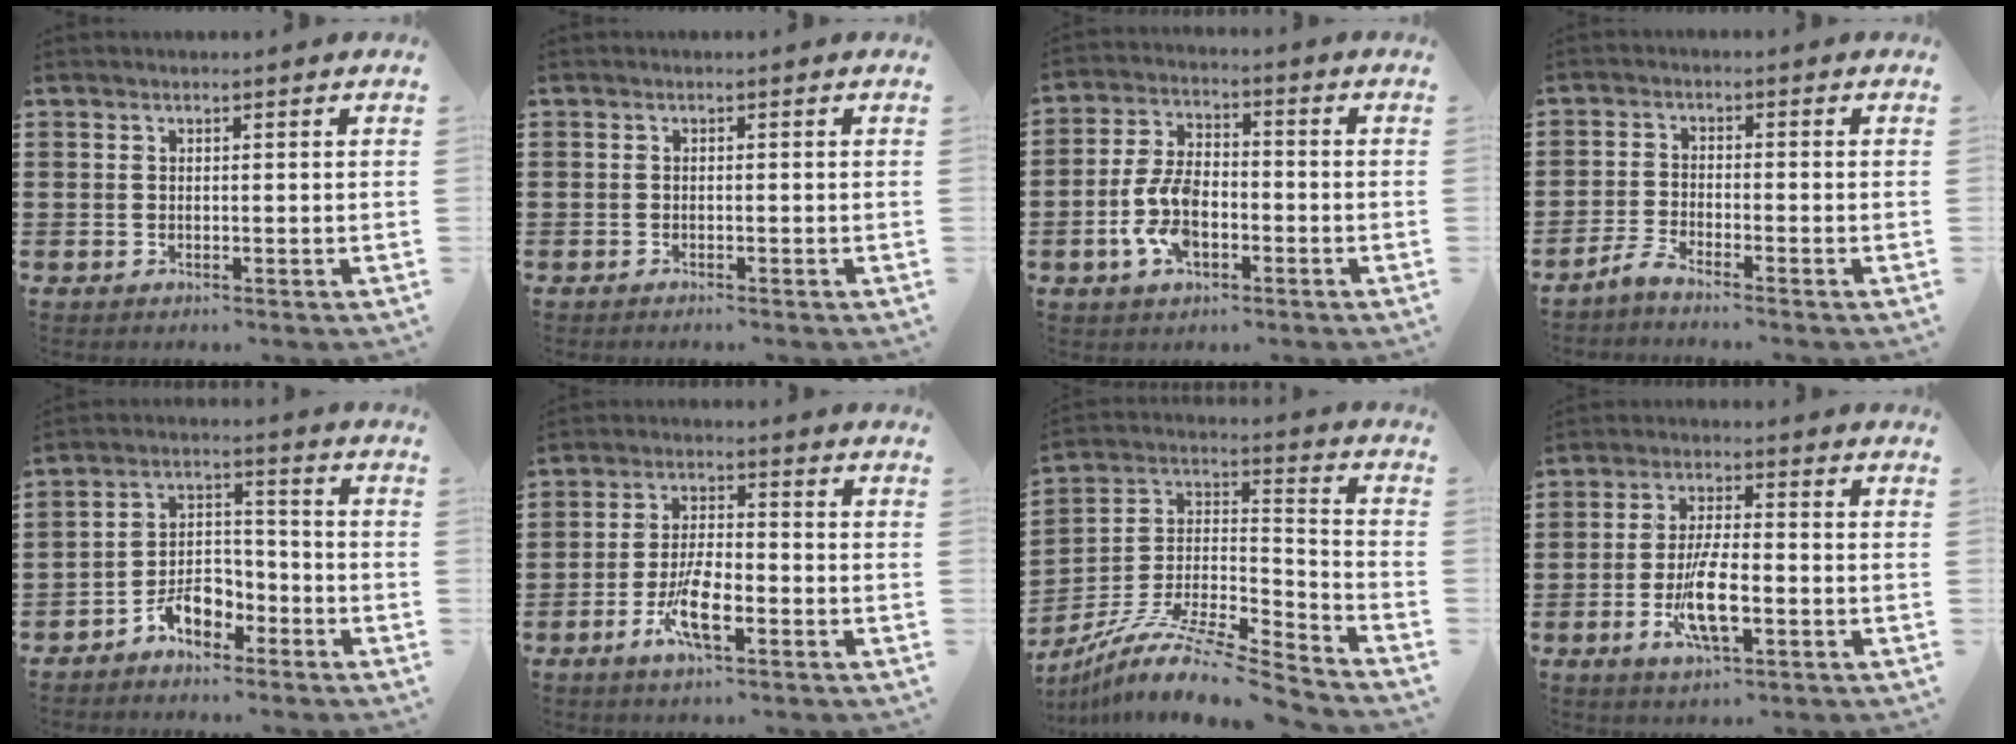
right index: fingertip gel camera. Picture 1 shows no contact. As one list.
[{"total": 0.7, "force": [-0.6, -0.1, 0.1], "torque": [-0.003, -0.003, -0.013]}, {"total": 8.2, "force": [-2.5, 4.4, 6.5], "torque": [-0.159, -0.003, -0.052]}, {"total": 2.5, "force": [-2.4, -0.3, 0.7], "torque": [-0.029, -0.003, -0.053]}, {"total": 6.0, "force": [-4.2, 3.2, 2.8], "torque": [-0.052, 0.020, -0.078]}, {"total": 7.1, "force": [-3.2, 2.3, 6.0], "torque": [-0.128, -0.006, -0.061]}, {"total": 10.2, "force": [-8.3, 1.5, 5.8], "torque": [-0.121, -0.001, -0.168]}, {"total": 8.3, "force": [-2.6, 2.6, 7.5], "torque": [-0.153, -0.010, -0.048]}]